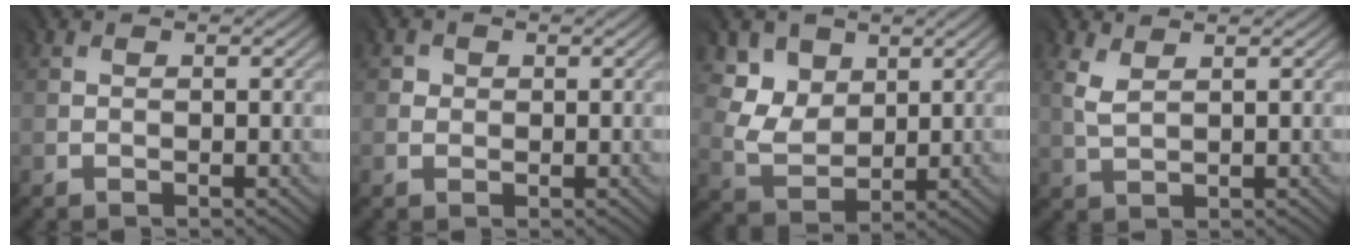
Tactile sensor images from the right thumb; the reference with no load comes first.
{"total": 1.0, "force": [0.1, 1.0, -0.2], "torque": [0.011, -0.001, -0.001]}
{"total": 5.1, "force": [3.2, 3.7, 1.5], "torque": [-0.050, -0.007, 0.061]}
{"total": 1.6, "force": [1.3, 0.5, 0.8], "torque": [-0.035, 0.003, 0.032]}